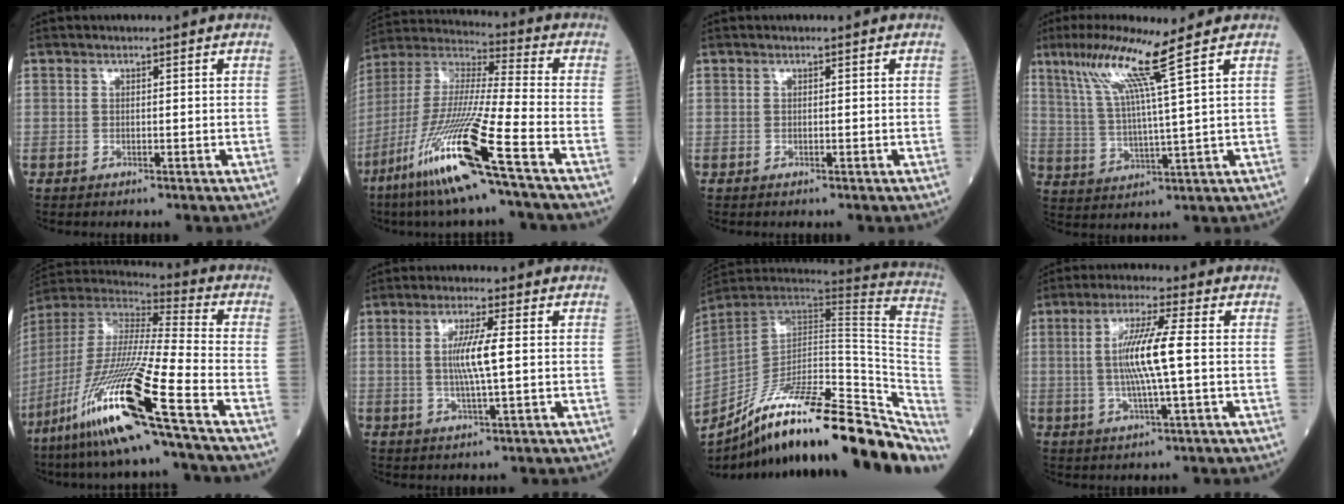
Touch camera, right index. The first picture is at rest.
{"total": 19.3, "force": [-10.2, -0.7, 16.4], "torque": [-0.366, -0.055, -0.204]}
{"total": 0.0}
{"total": 9.9, "force": [5.6, -2.2, 7.9], "torque": [-0.151, 0.008, 0.109]}
{"total": 22.9, "force": [-12.7, -0.7, 19.0], "torque": [-0.412, -0.059, -0.252]}
{"total": 5.9, "force": [0.4, -0.1, 5.9], "torque": [-0.114, -0.003, 0.008]}
{"total": 30.0, "force": [-22.2, 7.3, 18.8], "torque": [-0.219, -0.012, -0.326]}
{"total": 8.9, "force": [0.2, -0.2, 8.9], "torque": [-0.173, 0.000, 0.000]}